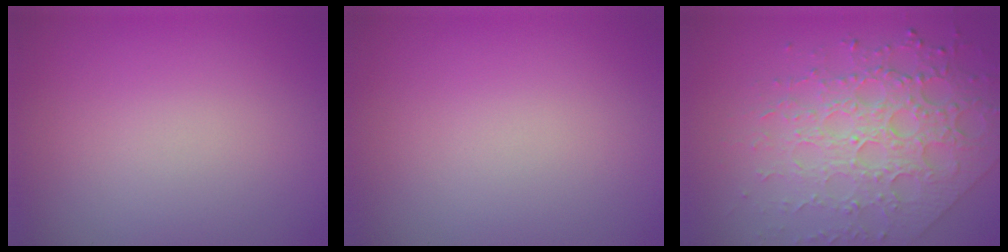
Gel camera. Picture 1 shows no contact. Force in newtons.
{"total": 0.0}
{"total": 7.5, "press": 5.4, "slide": 5.1}